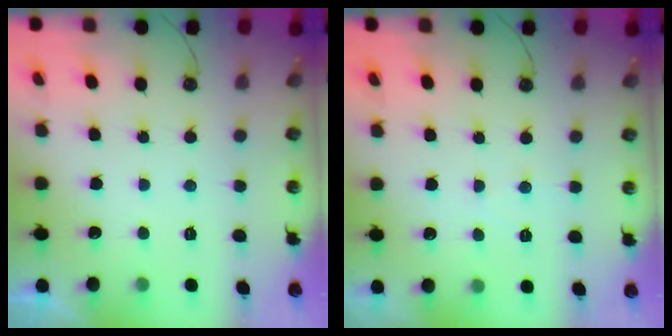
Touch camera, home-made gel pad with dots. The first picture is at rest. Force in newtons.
{"total": 3.4, "press": 3.4, "slide": 0.5}